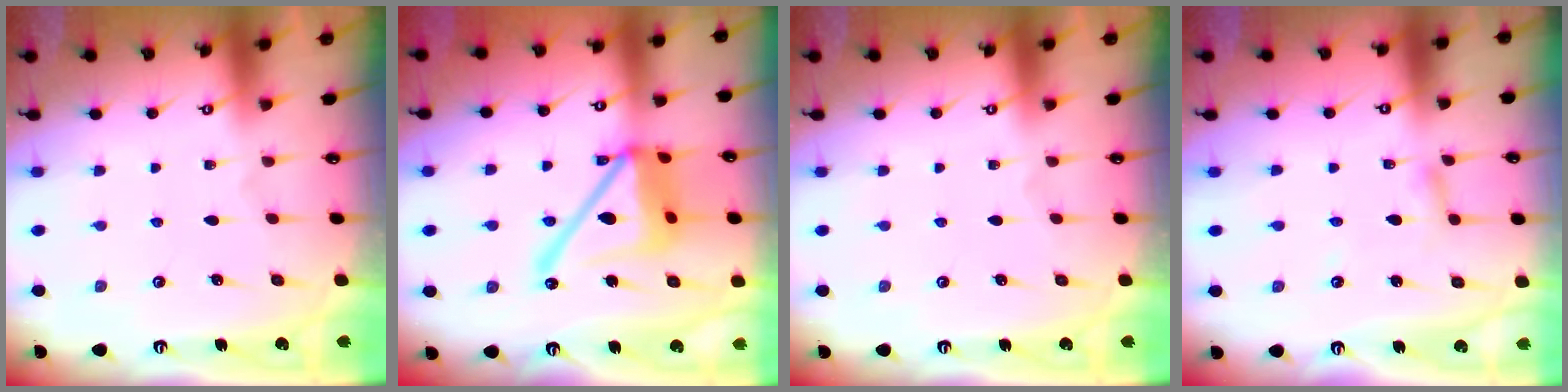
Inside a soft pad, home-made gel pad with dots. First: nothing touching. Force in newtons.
{"total": 19.1, "press": 19.0, "slide": 1.9}
{"total": 0.0}
{"total": 2.5, "press": 2.5, "slide": 0.1}